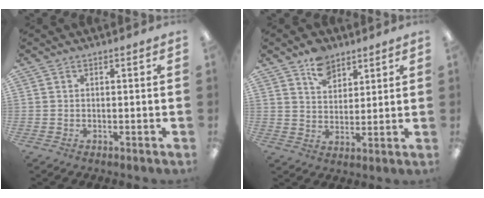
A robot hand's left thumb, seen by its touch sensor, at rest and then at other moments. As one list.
[{"total": 7.7, "force": [5.6, 4.7, 2.7], "torque": [-0.041, -0.022, 0.100]}]